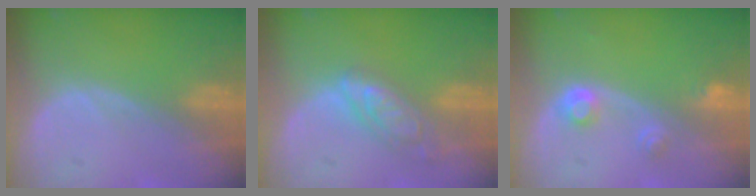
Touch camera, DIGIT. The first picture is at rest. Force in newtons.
{"total": 6.2, "press": 5.4, "slide": 3.0}
{"total": 3.0, "press": 2.8, "slide": 1.0}